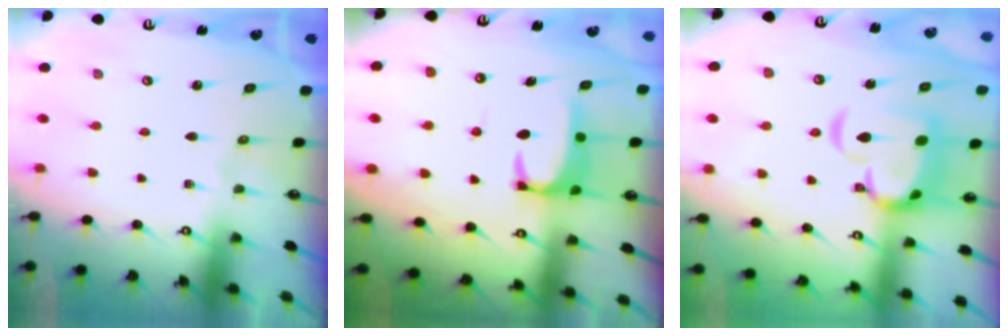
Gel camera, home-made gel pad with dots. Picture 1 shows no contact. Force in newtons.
{"total": 3.2, "press": 3.2, "slide": 0.6}
{"total": 9.5, "press": 9.3, "slide": 1.9}